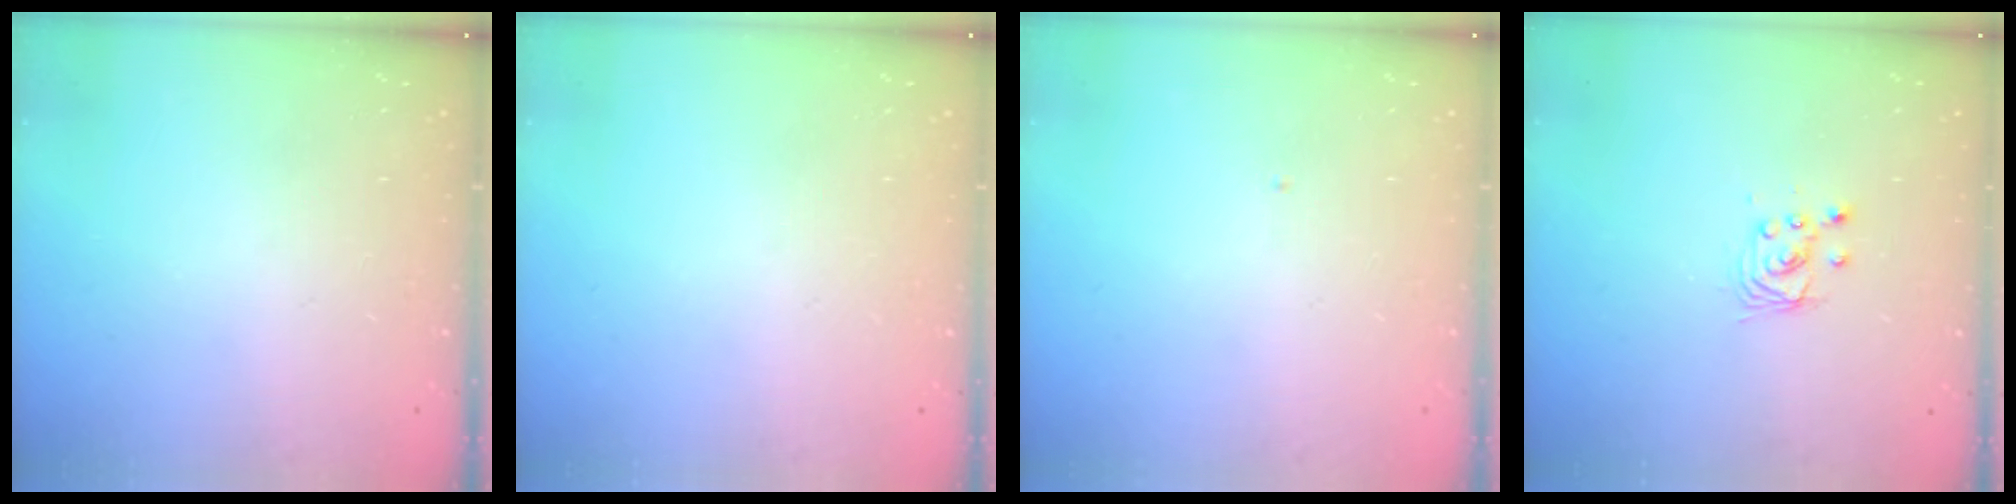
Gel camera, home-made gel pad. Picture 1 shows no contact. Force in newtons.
{"total": 0.0}
{"total": 0.0}
{"total": 2.9, "press": 2.9, "slide": 0.2}